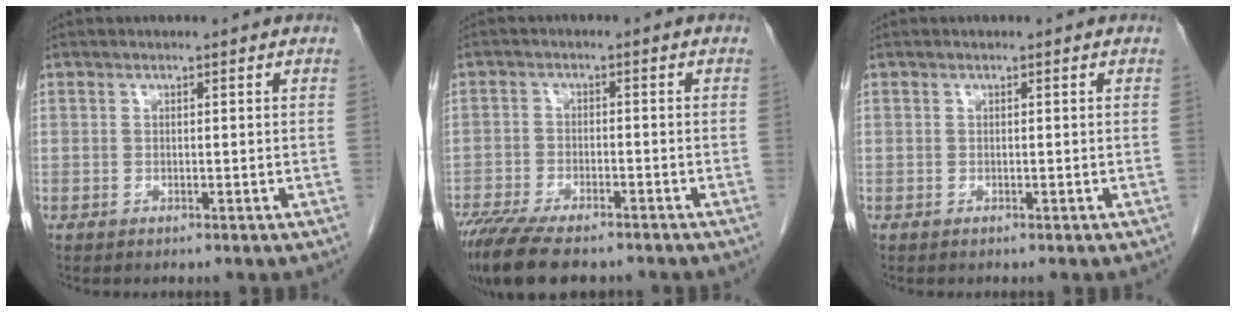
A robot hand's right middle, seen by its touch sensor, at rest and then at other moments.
{"total": 12.1, "force": [-9.6, 3.3, 6.5], "torque": [-0.112, -0.018, -0.152]}
{"total": 0.0}